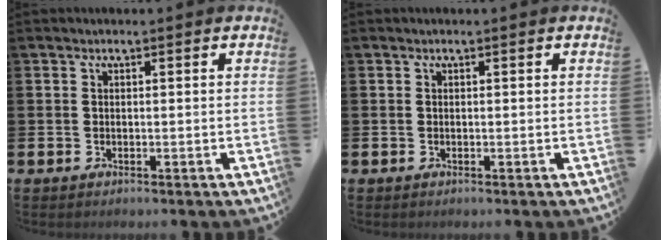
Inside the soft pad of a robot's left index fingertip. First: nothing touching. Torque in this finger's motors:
{"motor_torque": [0.00, 0.00, 0.00, 0.00]}